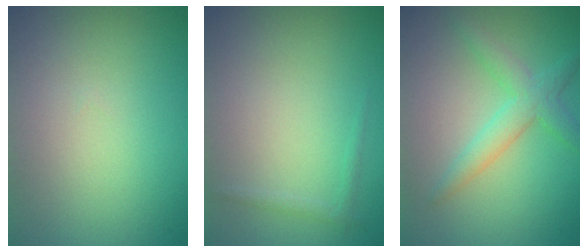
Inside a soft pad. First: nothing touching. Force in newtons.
{"total": 0.7, "press": 0.7, "slide": 0.0}
{"total": 3.1, "press": 3.1, "slide": 0.0}